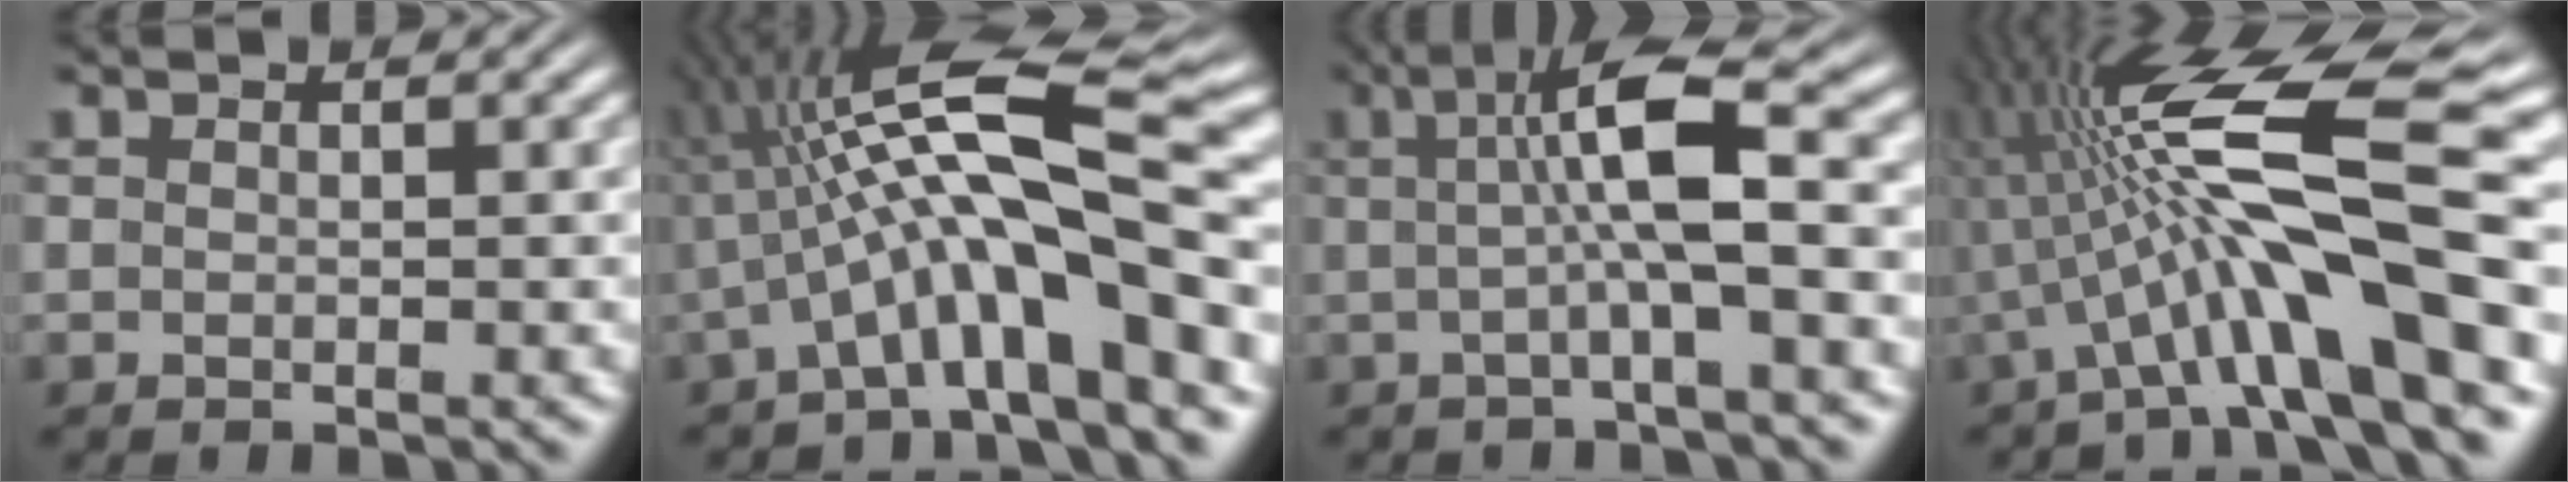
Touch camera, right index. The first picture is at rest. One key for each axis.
{"total": 10.5, "fx": 0.5, "fy": 3.9, "fz": 9.8, "tx": -0.172, "ty": 0.005, "tz": 0.011}
{"total": 6.8, "fx": 1.2, "fy": 1.1, "fz": 6.6, "tx": -0.107, "ty": 0.019, "tz": 0.012}
{"total": 12.6, "fx": 2.5, "fy": 3.6, "fz": 11.8, "tx": -0.198, "ty": 0.018, "tz": 0.037}